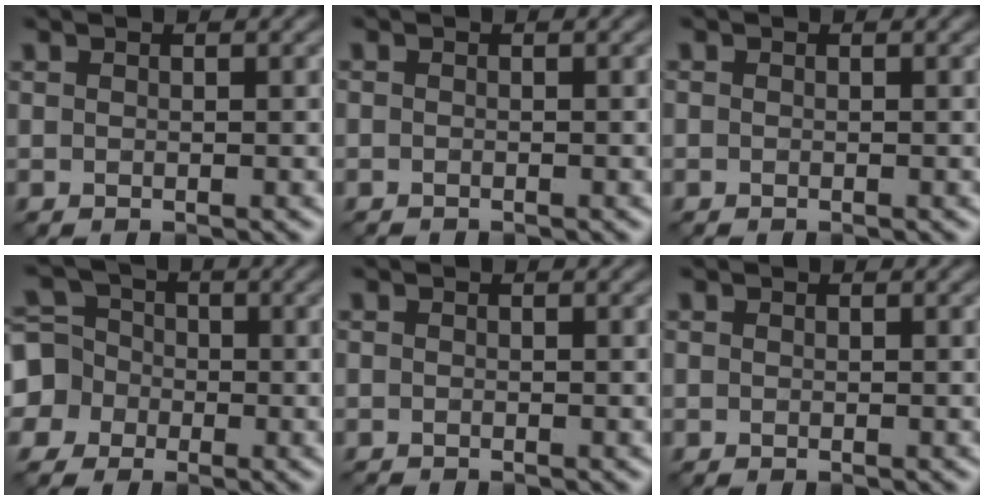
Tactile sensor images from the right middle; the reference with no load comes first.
{"total": 0.7, "force": [-0.6, 0.1, 0.0], "torque": [0.003, -0.006, -0.013]}
{"total": 0.0}
{"total": 7.7, "force": [-1.6, 7.2, 2.1], "torque": [-0.053, 0.014, -0.067]}
{"total": 0.7, "force": [-0.7, 0.1, 0.0], "torque": [0.000, -0.007, -0.016]}
{"total": 0.0}